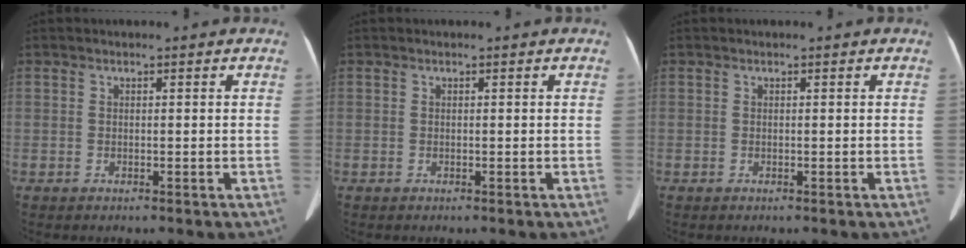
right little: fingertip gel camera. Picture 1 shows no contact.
{"total": 0.0}
{"total": 0.0}